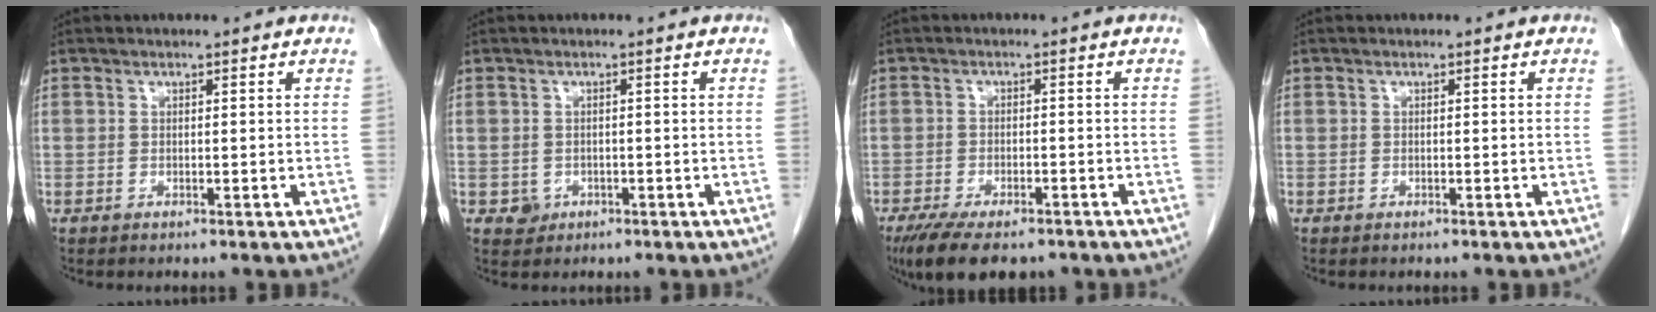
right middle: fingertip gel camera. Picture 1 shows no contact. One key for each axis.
{"total": 1.8, "fx": -0.6, "fy": 1.6, "fz": 0.4, "tx": -0.003, "ty": 0.005, "tz": -0.005}
{"total": 10.1, "fx": -7.5, "fy": 3.7, "fz": 5.7, "tx": -0.091, "ty": -0.011, "tz": -0.114}
{"total": 0.0}